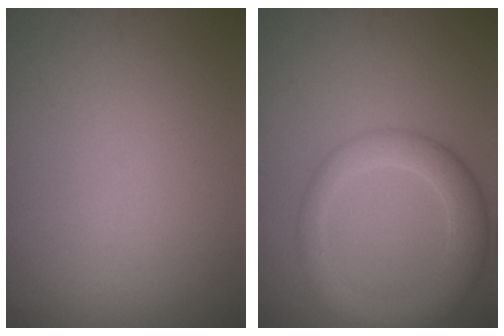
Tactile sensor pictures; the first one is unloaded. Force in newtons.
{"total": 4.9, "press": 4.9, "slide": 0.5}